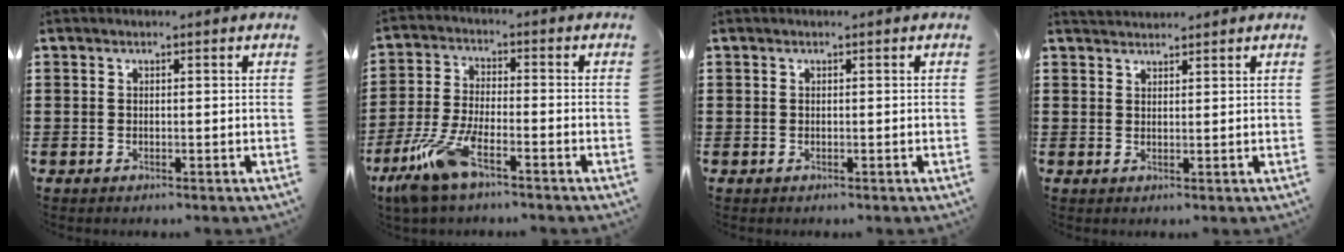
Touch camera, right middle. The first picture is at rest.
{"total": 8.8, "force": [-5.5, 2.3, 6.5], "torque": [-0.161, -0.016, -0.110]}
{"total": 0.0}
{"total": 1.7, "force": [1.7, 0.4, -0.1], "torque": [-0.003, 0.004, 0.033]}